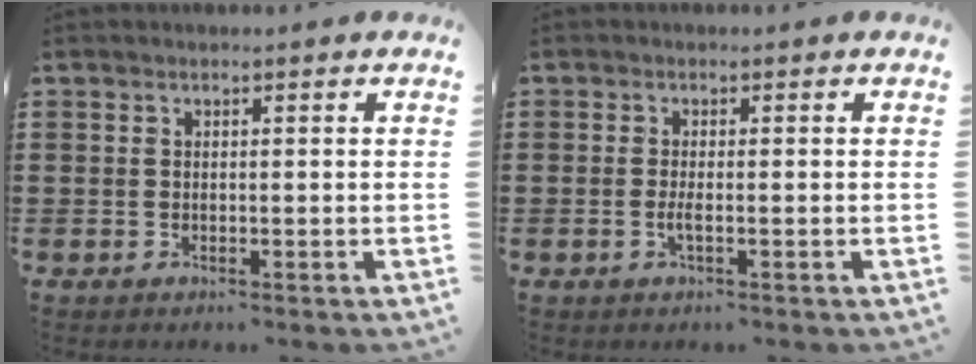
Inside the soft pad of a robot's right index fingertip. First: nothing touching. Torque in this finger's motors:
{"motor_torque": [2.14, 0.00, 0.15, 0.03]}